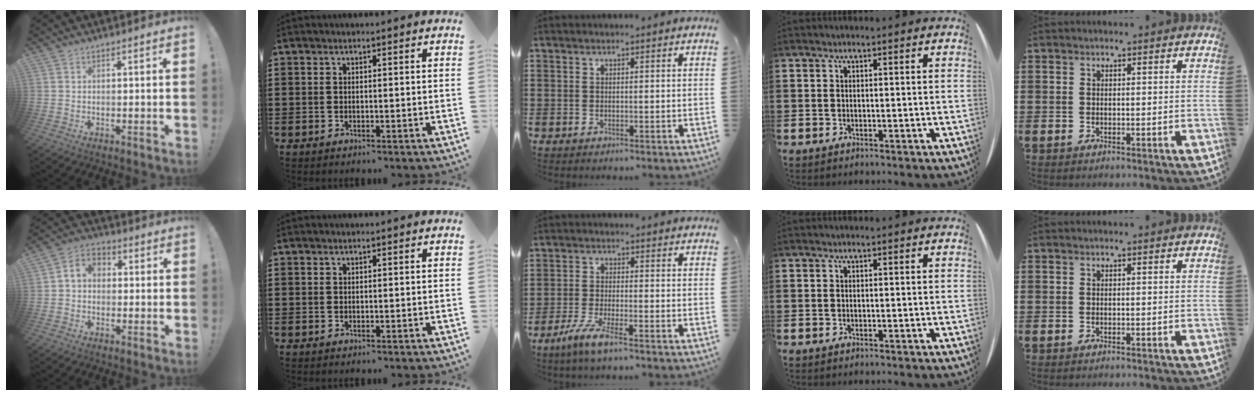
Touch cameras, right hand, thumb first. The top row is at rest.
{"thumb": {"total": 5.0, "force": [-0.4, 4.0, 2.9], "torque": [-0.052, 0.014, -0.004]}, "middle": {"total": 5.0, "force": [-3.4, 0.4, 3.6], "torque": [-0.085, -0.017, -0.066]}}